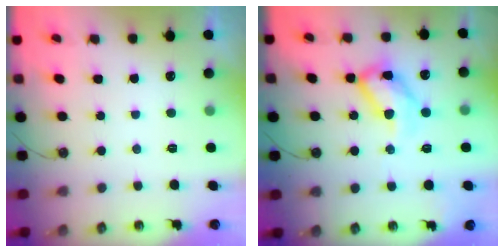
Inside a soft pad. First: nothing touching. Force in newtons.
{"total": 16.2, "press": 16.1, "slide": 1.1}